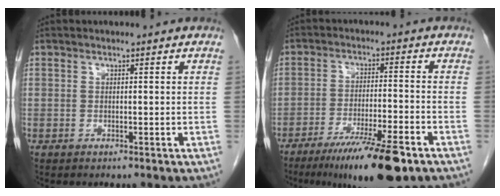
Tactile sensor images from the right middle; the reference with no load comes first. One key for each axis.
{"total": 13.2, "fx": -8.9, "fy": 1.2, "fz": 9.7, "tx": -0.150, "ty": -0.029, "tz": -0.144}